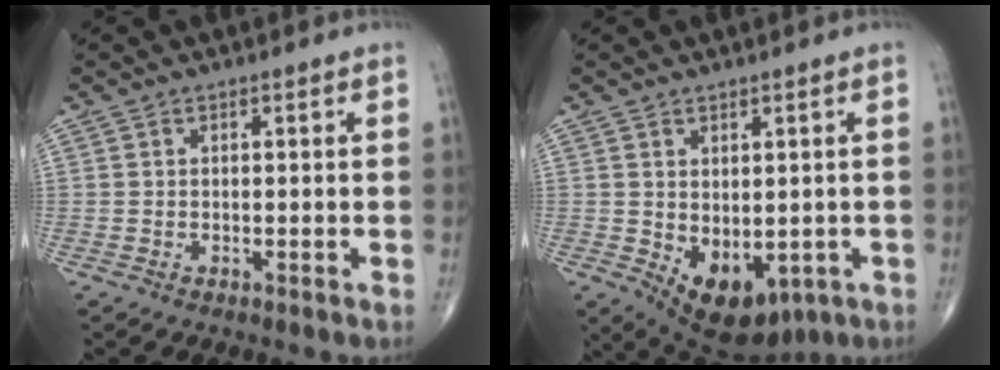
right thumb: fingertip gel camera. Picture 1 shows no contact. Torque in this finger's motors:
{"motor_torque": [-0.32, 0.97, -0.03, -0.03, 0.23]}